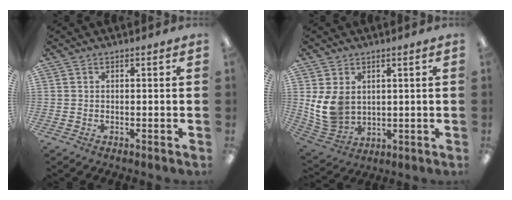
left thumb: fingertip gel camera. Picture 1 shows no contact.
{"total": 10.3, "force": [2.0, 8.0, 6.2], "torque": [-0.151, -0.003, 0.042]}